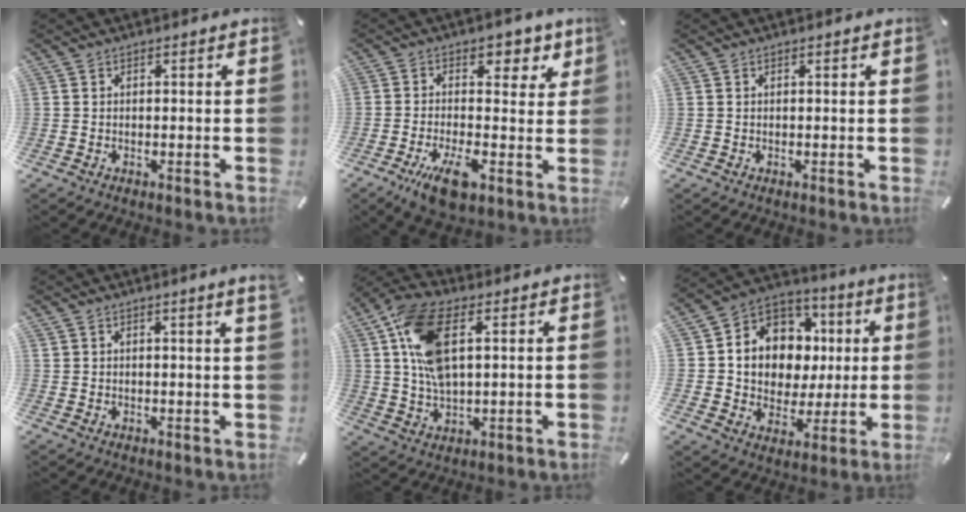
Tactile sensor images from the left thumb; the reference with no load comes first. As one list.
[{"total": 13.1, "force": [-0.8, 8.4, 10.0], "torque": [-0.133, -0.008, -0.011]}, {"total": 0.0}, {"total": 2.1, "force": [1.7, -0.3, 1.3], "torque": [-0.026, -0.003, 0.031]}, {"total": 14.4, "force": [4.4, 7.4, 11.6], "torque": [-0.254, -0.001, 0.082]}, {"total": 11.4, "force": [1.2, 10.7, 3.8], "torque": [-0.076, -0.012, 0.034]}]